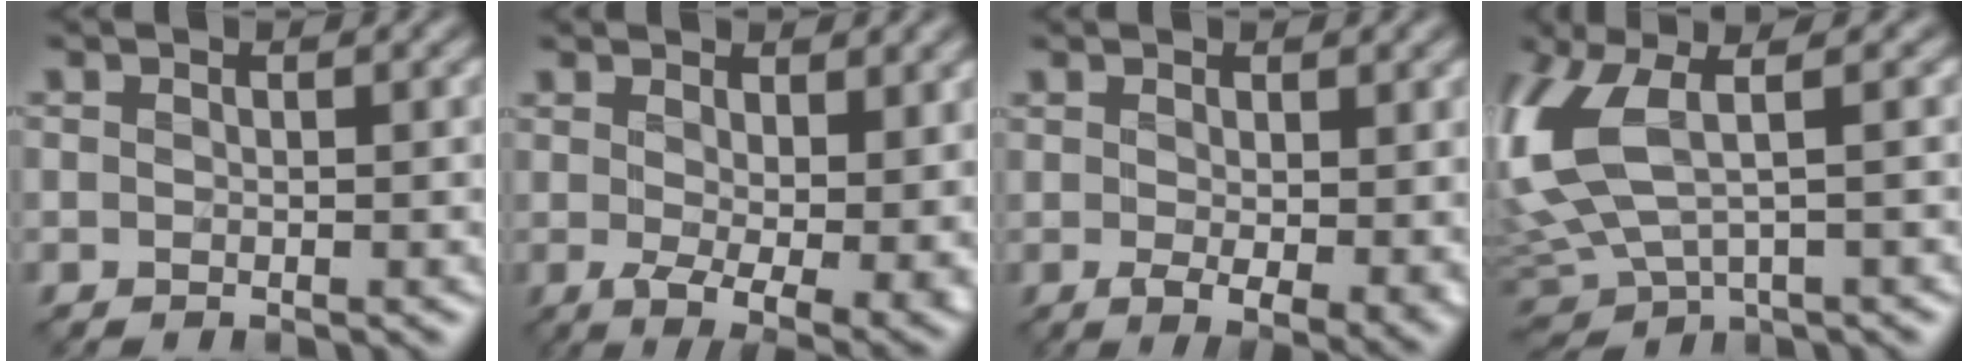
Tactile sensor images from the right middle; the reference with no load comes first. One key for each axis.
{"total": 8.1, "fx": 0.3, "fy": 3.8, "fz": 7.2, "tx": -0.112, "ty": -0.020, "tz": 0.019}
{"total": 4.5, "fx": 0.0, "fy": 1.5, "fz": 4.3, "tx": -0.069, "ty": -0.016, "tz": 0.007}
{"total": 7.5, "fx": 1.0, "fy": 3.5, "fz": 6.6, "tx": -0.183, "ty": -0.004, "tz": 0.022}